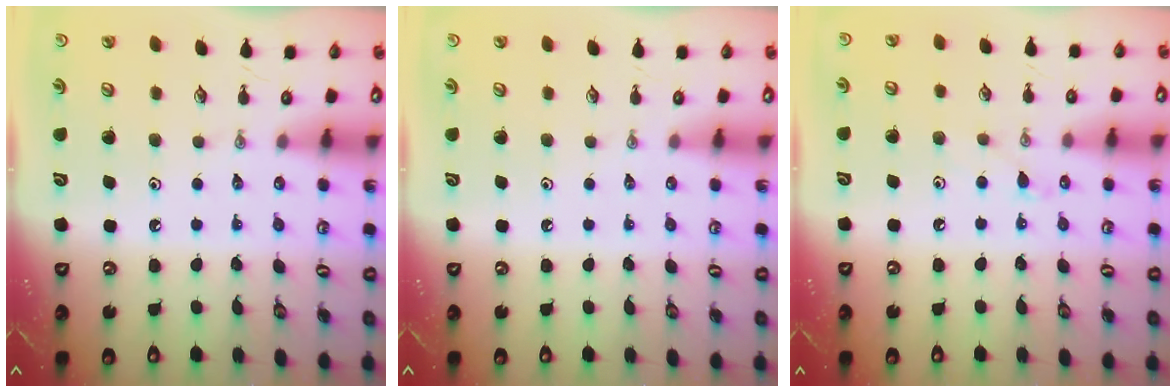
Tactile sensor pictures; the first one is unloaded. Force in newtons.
{"total": 0.0}
{"total": 6.4, "press": 6.4, "slide": 0.7}